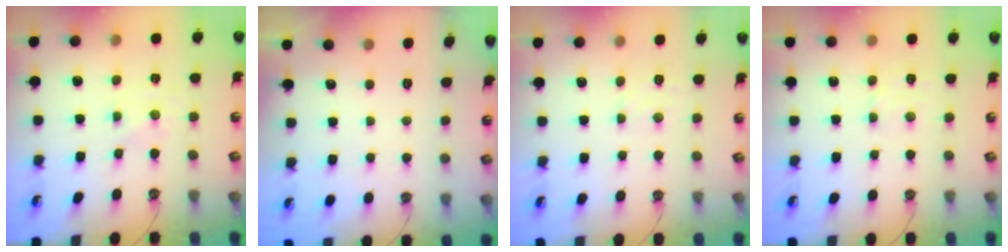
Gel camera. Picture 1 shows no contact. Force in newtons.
{"total": 0.0}
{"total": 4.6, "press": 4.6, "slide": 0.6}
{"total": 2.1, "press": 2.1, "slide": 0.5}